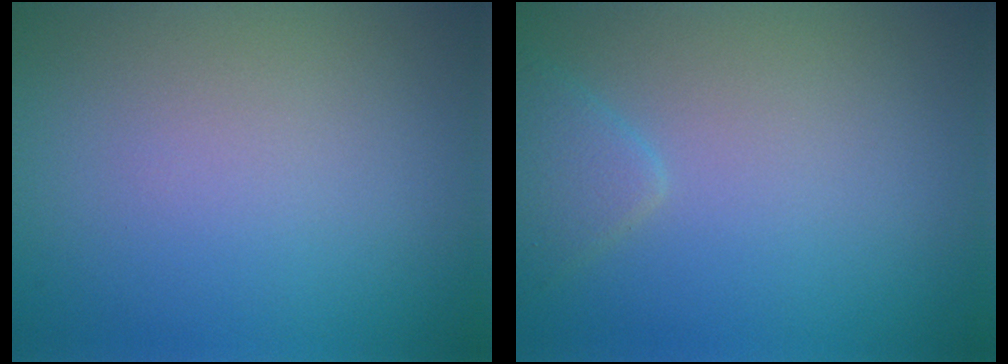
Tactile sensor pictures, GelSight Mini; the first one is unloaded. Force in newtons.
{"total": 1.9, "press": 1.9, "slide": 0.1}